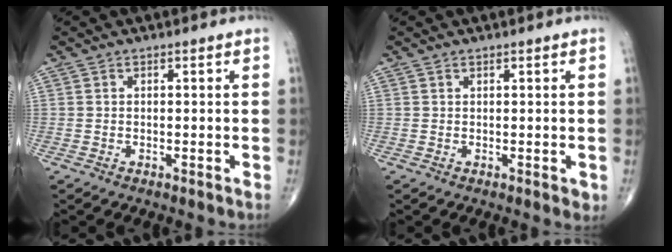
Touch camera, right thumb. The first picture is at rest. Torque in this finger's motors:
{"motor_torque": [0.29, 0.48, -0.11, -0.04, 0.08]}